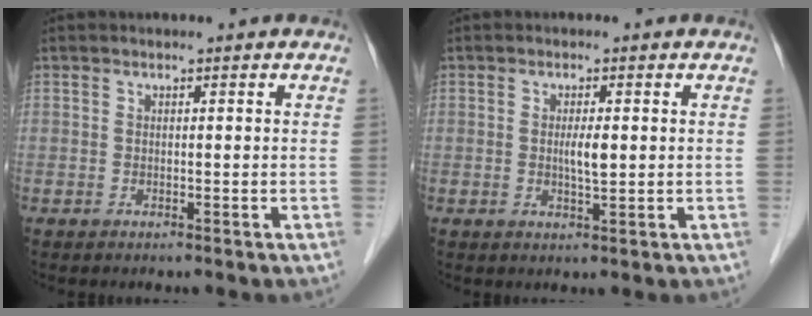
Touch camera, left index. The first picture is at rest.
{"total": 2.4, "force": [0.0, 0.4, 2.4], "torque": [-0.044, -0.006, 0.000]}